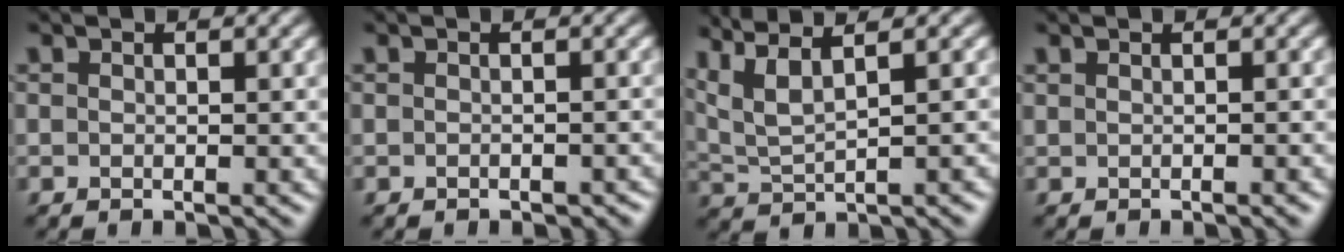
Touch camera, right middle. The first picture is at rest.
{"total": 0.8, "force": [-0.5, 0.4, 0.4], "torque": [-0.006, -0.005, -0.005]}
{"total": 5.6, "force": [3.5, 1.6, 4.1], "torque": [-0.075, 0.017, 0.058]}
{"total": 1.1, "force": [0.0, 0.5, 0.9], "torque": [-0.007, -0.001, -0.004]}